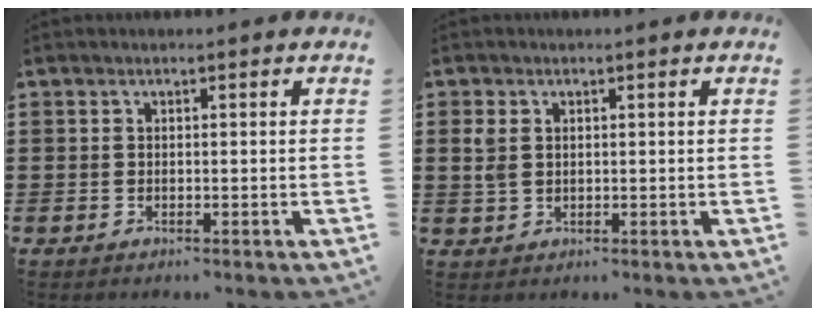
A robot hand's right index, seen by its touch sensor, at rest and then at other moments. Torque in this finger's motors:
{"motor_torque": [0.09, -0.06, 0.08, 0.06]}